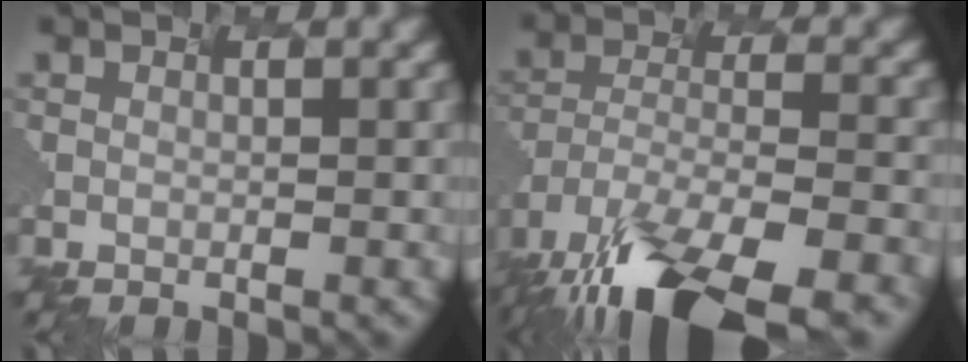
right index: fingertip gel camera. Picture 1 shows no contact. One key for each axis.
{"total": 13.6, "fx": -10.4, "fy": 4.2, "fz": 7.7, "tx": -0.210, "ty": -0.037, "tz": -0.149}